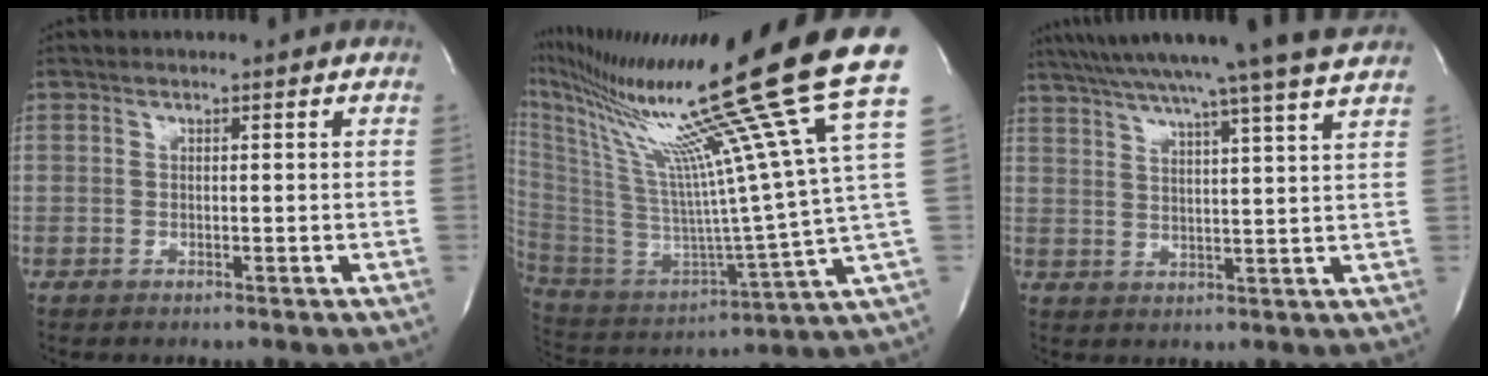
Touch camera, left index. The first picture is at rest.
{"total": 30.1, "force": [22.4, -3.9, 19.6], "torque": [-0.356, -0.070, 0.357]}
{"total": 20.7, "force": [17.8, -1.9, 10.4], "torque": [-0.182, -0.009, 0.244]}